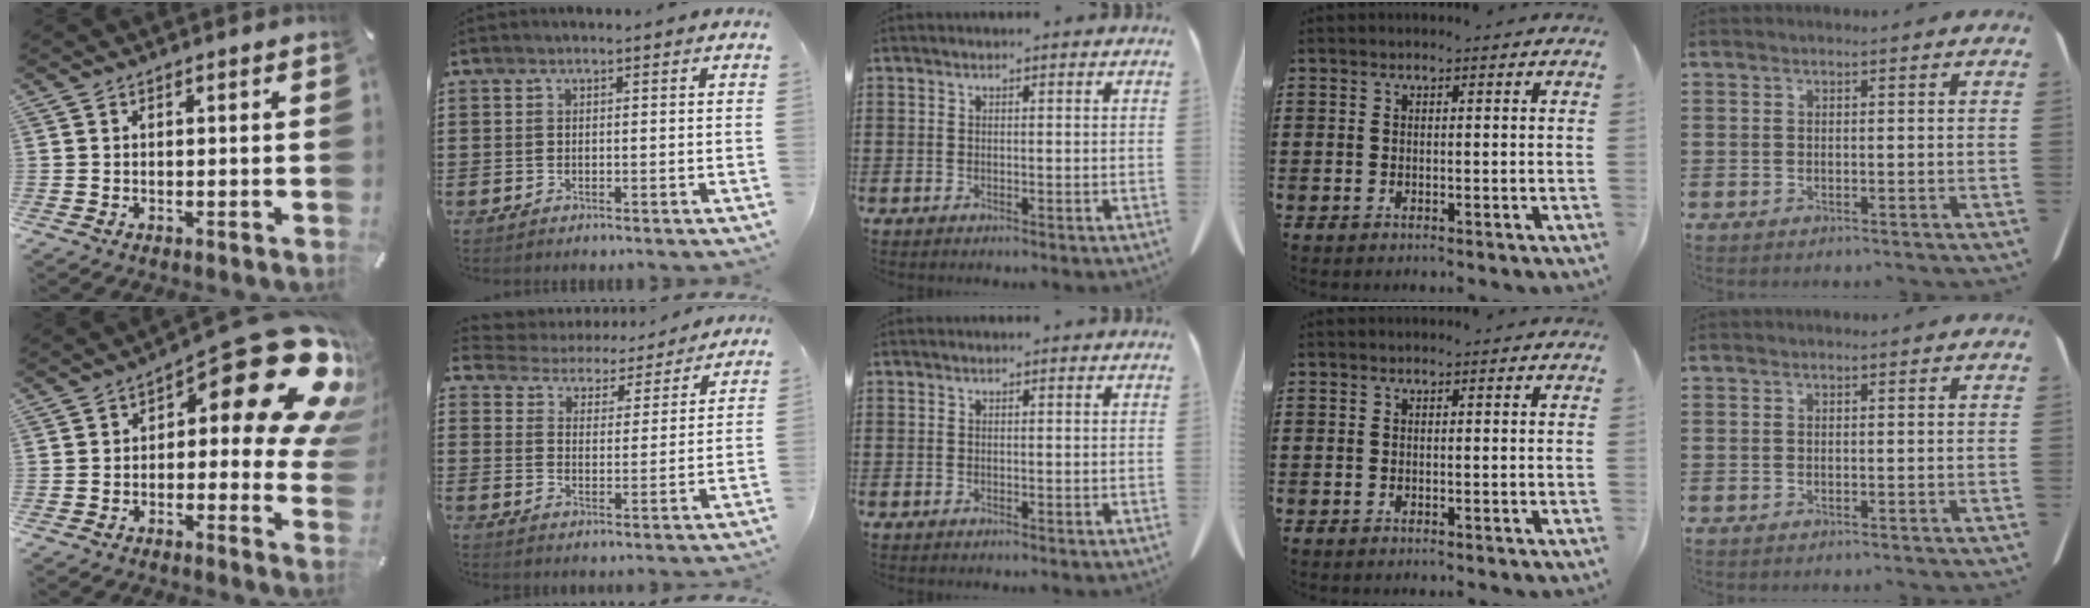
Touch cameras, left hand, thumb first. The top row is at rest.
{"thumb": {"total": 22.2, "force": [10.4, 8.3, 17.8], "torque": [-0.213, -0.079, 0.175]}, "index": {"total": 4.2, "force": [4.2, 0.3, -0.2], "torque": [-0.026, -0.037, 0.066]}}